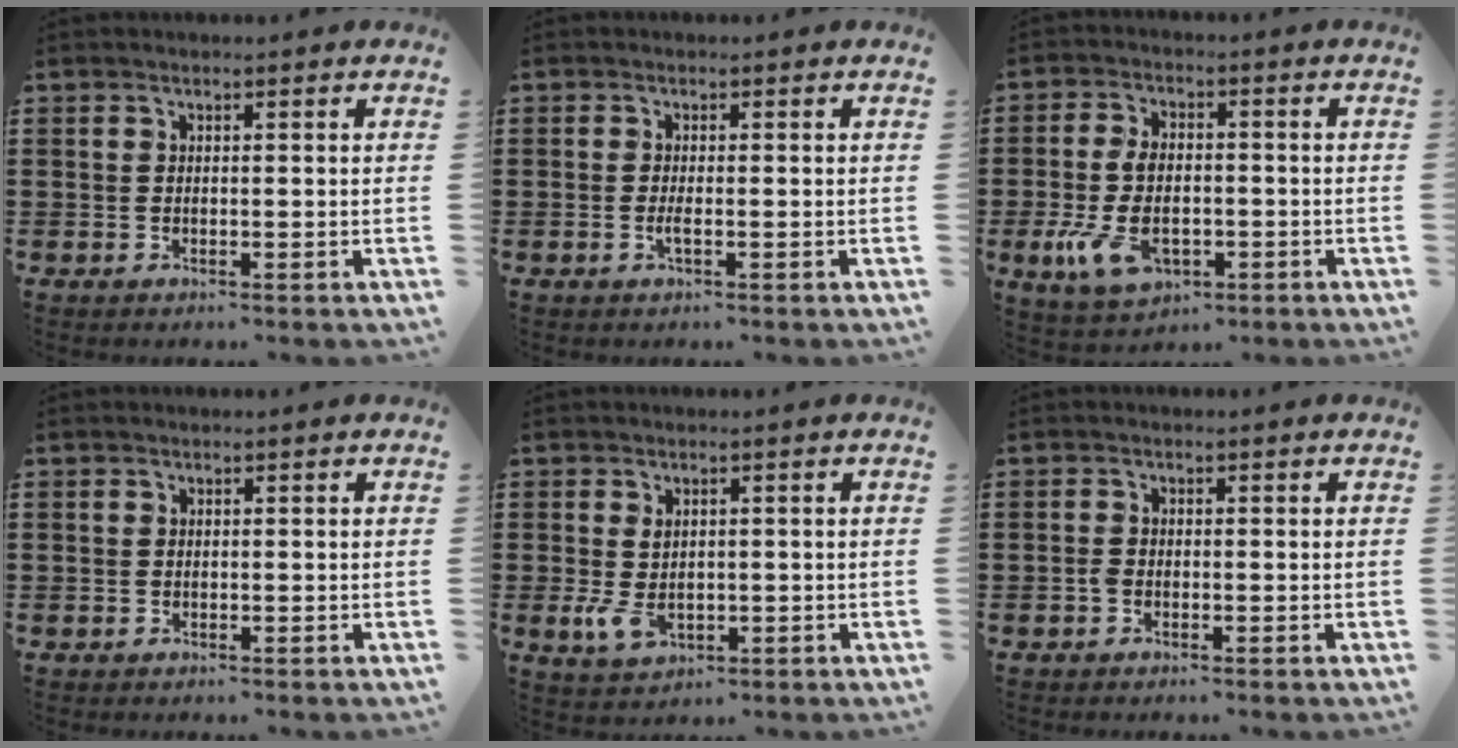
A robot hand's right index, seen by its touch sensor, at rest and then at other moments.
{"total": 1.7, "force": [-0.6, 0.3, 1.5], "torque": [-0.035, -0.004, -0.013]}
{"total": 8.7, "force": [-2.2, 4.9, 6.9], "torque": [-0.166, -0.006, -0.044]}
{"total": 0.6, "force": [0.0, 0.6, 0.1], "torque": [-0.003, 0.005, -0.001]}
{"total": 3.8, "force": [-0.4, 2.3, 3.0], "torque": [-0.079, -0.008, -0.011]}
{"total": 1.2, "force": [-0.6, 0.7, 0.8], "torque": [-0.025, -0.004, -0.014]}